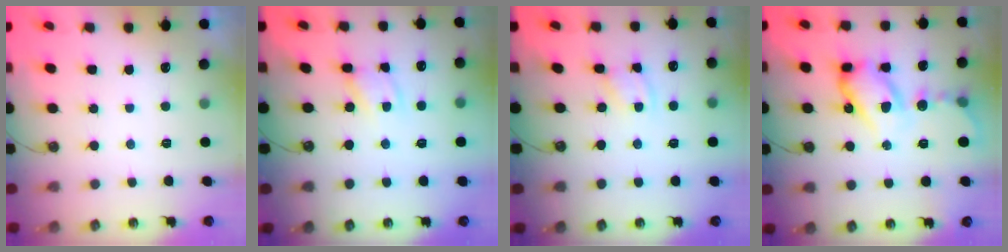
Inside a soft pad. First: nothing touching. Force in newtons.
{"total": 4.5, "press": 4.5, "slide": 0.3}
{"total": 1.9, "press": 1.8, "slide": 0.3}
{"total": 14.8, "press": 14.7, "slide": 1.6}